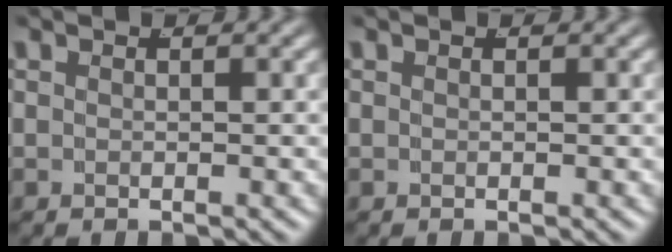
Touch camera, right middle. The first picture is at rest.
{"total": 0.0}